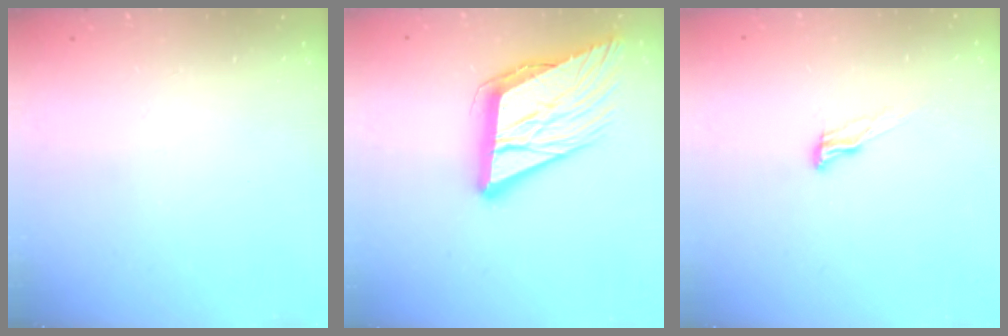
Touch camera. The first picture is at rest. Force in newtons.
{"total": 17.4, "press": 16.8, "slide": 4.4}
{"total": 6.9, "press": 6.9, "slide": 0.9}